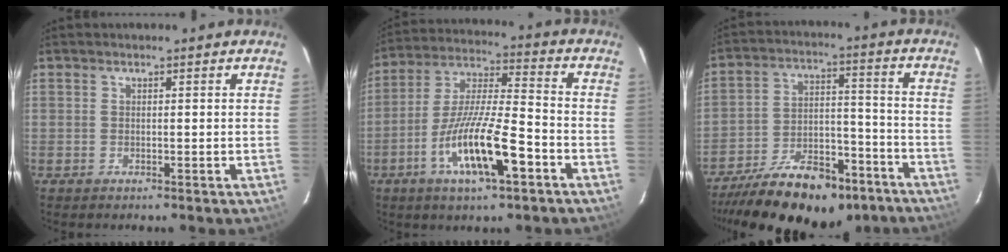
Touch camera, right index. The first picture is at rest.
{"total": 14.7, "force": [-6.8, 3.0, 12.7], "torque": [-0.251, -0.013, -0.128]}
{"total": 22.3, "force": [-16.6, 9.7, 11.4], "torque": [-0.214, 0.007, -0.236]}